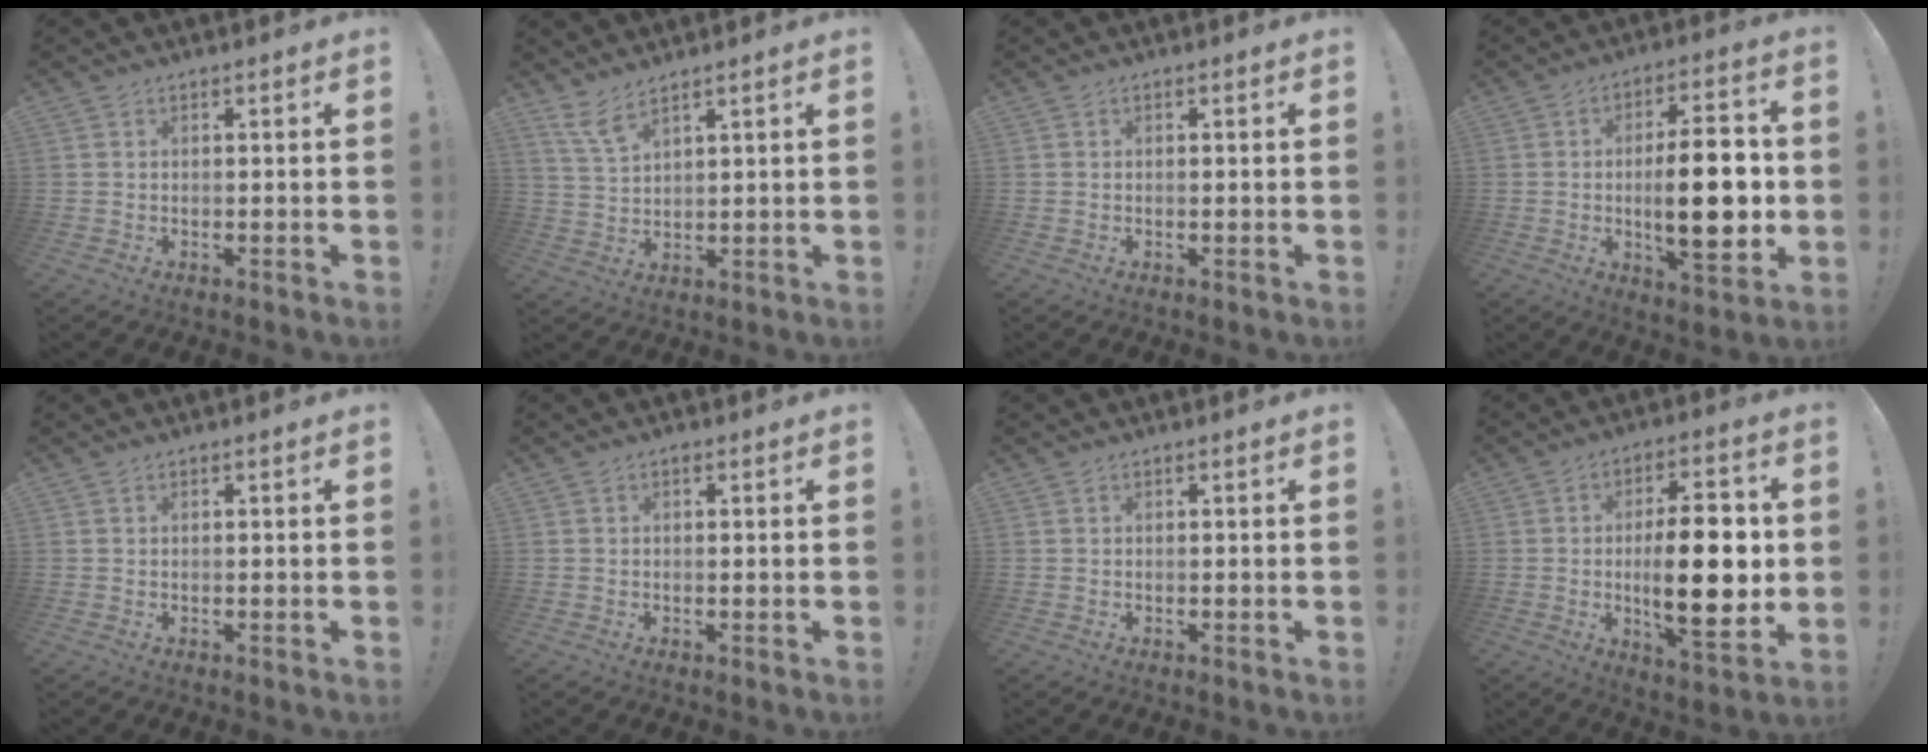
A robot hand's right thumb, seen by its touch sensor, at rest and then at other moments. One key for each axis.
{"total": 5.9, "fx": 4.5, "fy": 1.2, "fz": 3.6, "tx": -0.074, "ty": -0.023, "tz": 0.083}
{"total": 0.0}
{"total": 18.6, "fx": -1.0, "fy": 6.3, "fz": 17.5, "tx": -0.281, "ty": -0.006, "tz": -0.019}
{"total": 0.0}
{"total": 0.0}
{"total": 0.0}
{"total": 20.2, "fx": -0.2, "fy": 7.4, "fz": 18.8, "tx": -0.303, "ty": -0.012, "tz": -0.008}